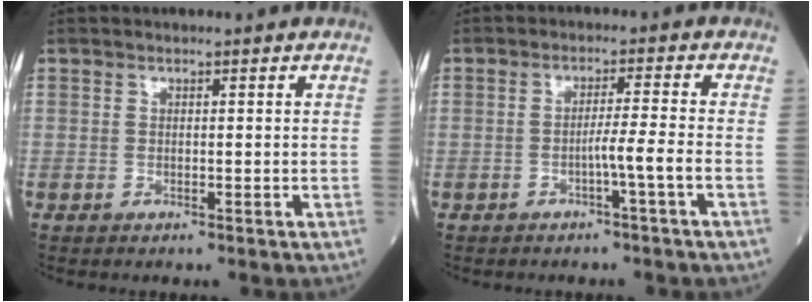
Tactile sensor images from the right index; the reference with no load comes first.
{"total": 3.5, "force": [-1.7, -1.2, 2.8], "torque": [-0.046, 0.003, -0.031]}